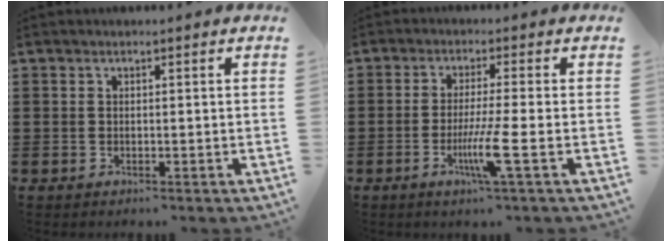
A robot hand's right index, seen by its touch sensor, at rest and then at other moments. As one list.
[{"total": 6.7, "force": [-2.2, -0.3, 6.3], "torque": [-0.126, -0.024, -0.044]}]